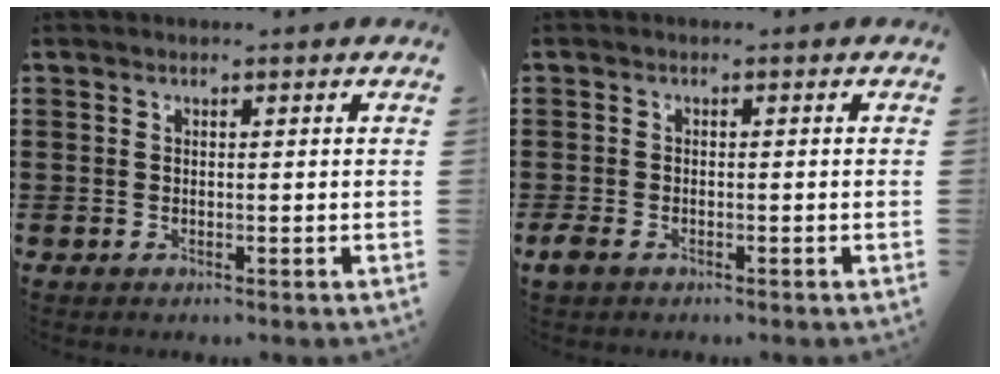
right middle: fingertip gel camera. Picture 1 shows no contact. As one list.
[{"total": 1.6, "force": [-1.0, 1.0, 0.7], "torque": [-0.030, -0.005, -0.025]}]